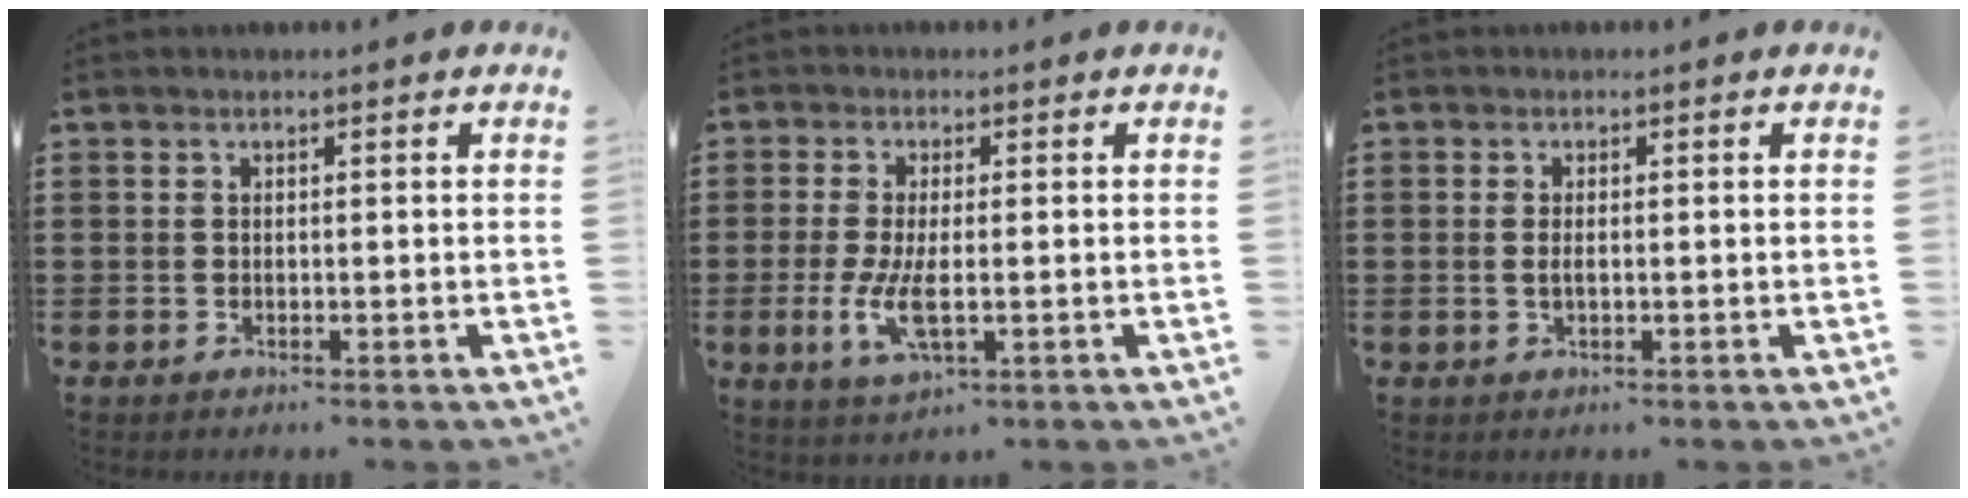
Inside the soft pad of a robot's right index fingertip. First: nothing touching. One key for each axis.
{"total": 6.0, "fx": -1.0, "fy": 2.1, "fz": 5.6, "tx": -0.120, "ty": -0.009, "tz": -0.022}
{"total": 1.4, "fx": -0.1, "fy": 0.4, "fz": 1.4, "tx": -0.027, "ty": 0.001, "tz": -0.002}